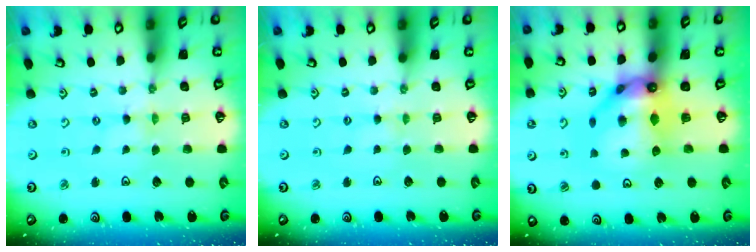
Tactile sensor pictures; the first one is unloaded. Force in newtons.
{"total": 2.6, "press": 2.6, "slide": 0.4}
{"total": 14.1, "press": 14.0, "slide": 1.6}